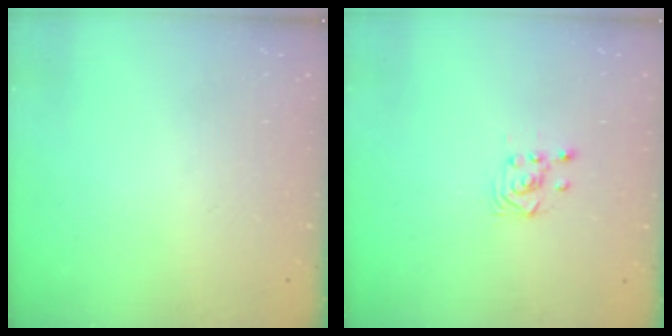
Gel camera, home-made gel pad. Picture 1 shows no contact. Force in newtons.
{"total": 3.5, "press": 3.4, "slide": 0.8}